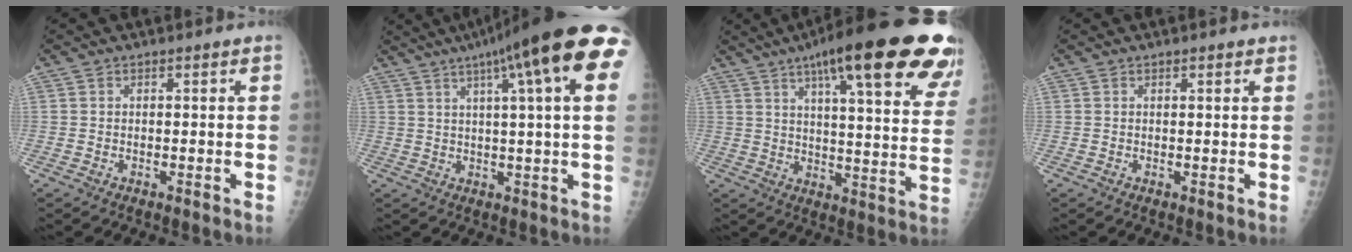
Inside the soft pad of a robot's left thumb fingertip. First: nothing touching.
{"total": 21.9, "force": [10.4, 3.0, 19.0], "torque": [-0.264, 0.016, 0.130]}
{"total": 29.6, "force": [17.7, 6.1, 22.9], "torque": [-0.270, -0.023, 0.237]}
{"total": 1.5, "force": [1.2, 0.3, 0.8], "torque": [-0.007, 0.000, 0.014]}